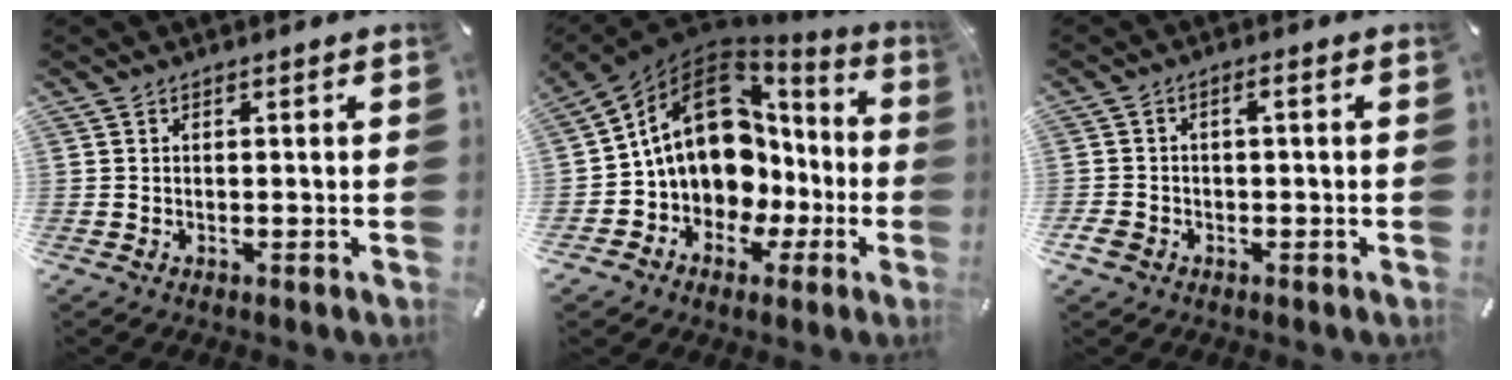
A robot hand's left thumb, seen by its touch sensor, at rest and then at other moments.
{"total": 17.0, "force": [3.8, 13.5, 9.6], "torque": [-0.178, -0.024, 0.076]}
{"total": 3.3, "force": [-1.3, 2.3, 1.8], "torque": [-0.032, 0.008, -0.025]}